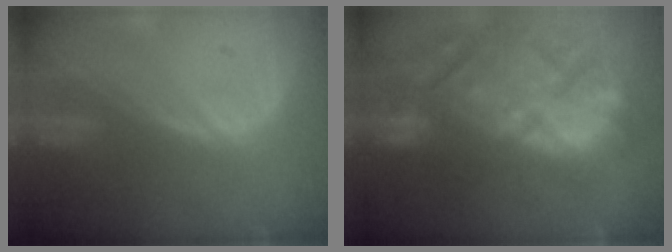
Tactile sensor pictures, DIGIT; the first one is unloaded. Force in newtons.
{"total": 14.6, "press": 12.8, "slide": 7.1}